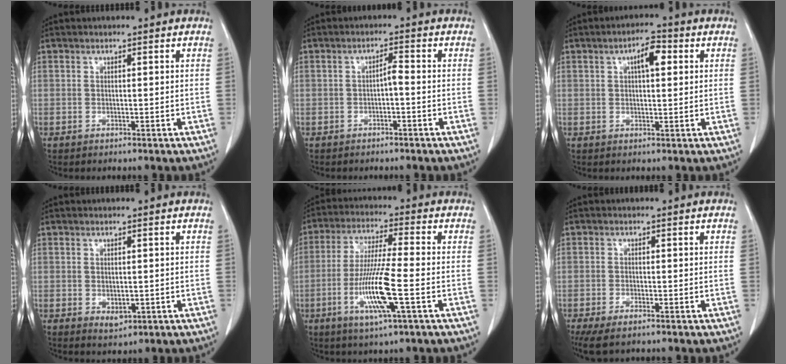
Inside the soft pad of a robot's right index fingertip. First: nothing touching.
{"total": 1.8, "force": [-0.6, 0.3, 1.7], "torque": [-0.026, 0.004, -0.011]}
{"total": 4.1, "force": [1.2, 1.5, 3.7], "torque": [-0.061, 0.013, 0.016]}
{"total": 2.1, "force": [-0.4, 1.3, 1.6], "torque": [-0.027, -0.006, 0.002]}
{"total": 11.2, "force": [-3.4, 0.1, 10.7], "torque": [-0.218, -0.016, -0.068]}
{"total": 4.6, "force": [-3.4, 1.4, 2.7], "torque": [-0.051, -0.010, -0.056]}